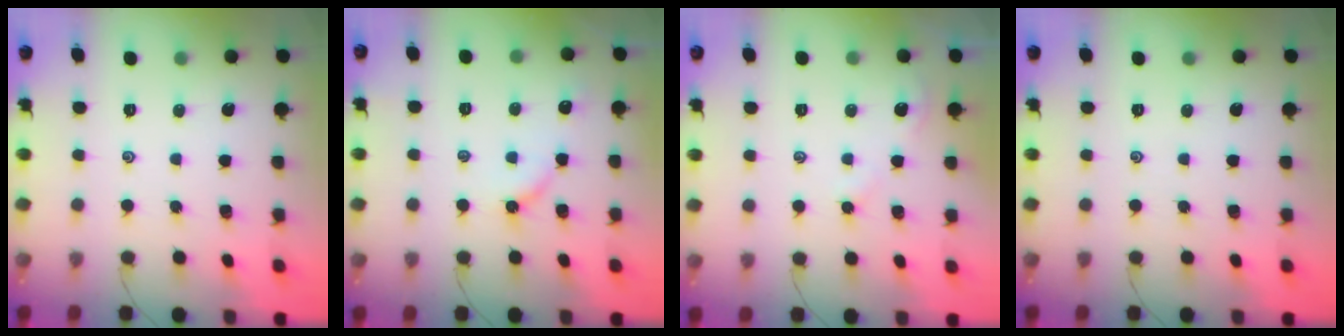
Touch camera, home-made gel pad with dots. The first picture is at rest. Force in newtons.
{"total": 4.9, "press": 4.9, "slide": 0.8}
{"total": 2.8, "press": 2.8, "slide": 0.4}
{"total": 0.0}